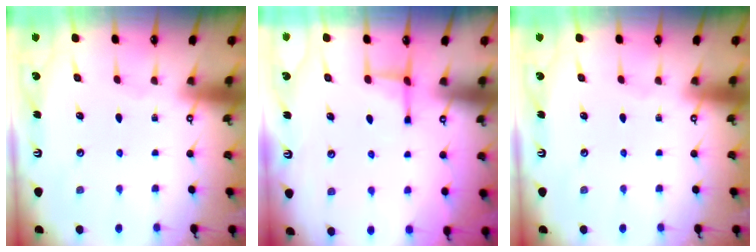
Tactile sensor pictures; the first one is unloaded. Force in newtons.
{"total": 3.0, "press": 3.0, "slide": 0.7}
{"total": 0.0}